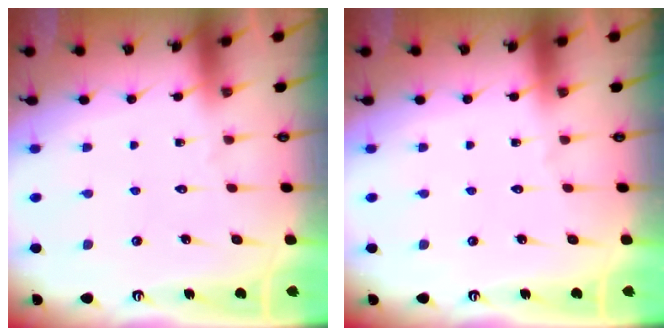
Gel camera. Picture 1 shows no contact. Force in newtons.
{"total": 0.0}